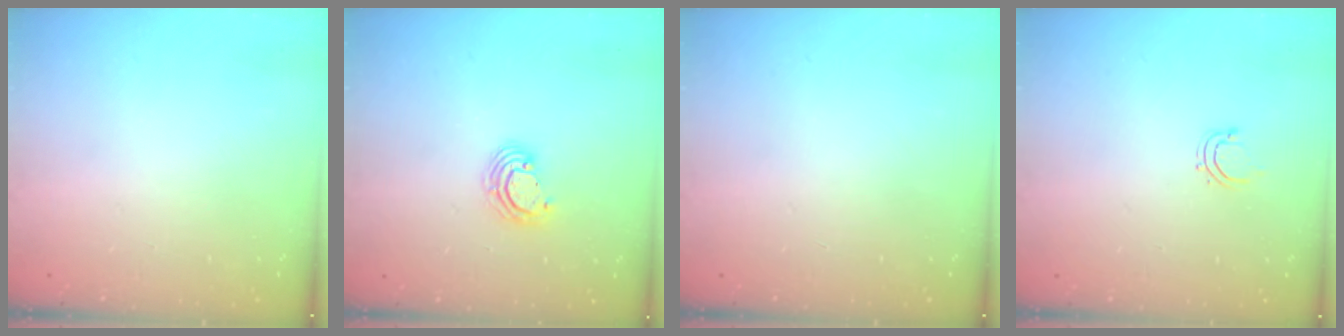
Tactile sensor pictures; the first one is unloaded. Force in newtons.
{"total": 3.6, "press": 3.6, "slide": 0.2}
{"total": 0.0}
{"total": 2.8, "press": 2.7, "slide": 0.5}